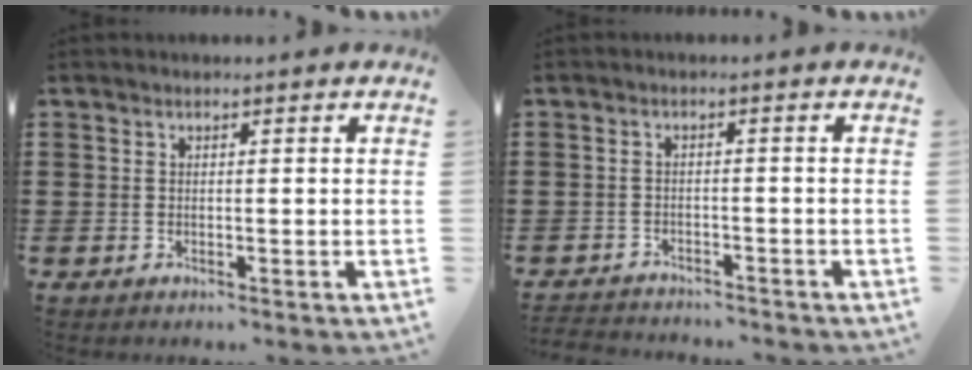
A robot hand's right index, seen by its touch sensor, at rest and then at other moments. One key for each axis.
{"total": 2.0, "fx": -2.0, "fy": 0.2, "fz": -0.3, "tx": -0.002, "ty": 0.000, "tz": -0.045}